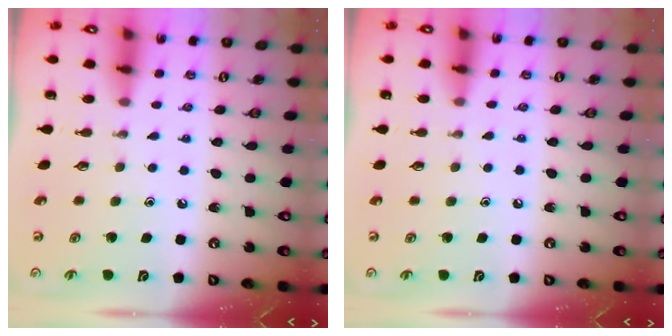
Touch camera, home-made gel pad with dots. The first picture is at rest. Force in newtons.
{"total": 4.8, "press": 4.8, "slide": 0.6}